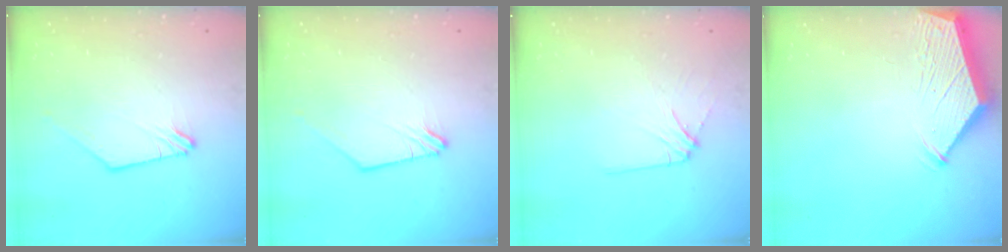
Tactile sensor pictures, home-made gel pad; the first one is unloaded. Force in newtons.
{"total": 0.6, "press": 0.6, "slide": 0.2}
{"total": 4.3, "press": 4.3, "slide": 0.6}
{"total": 3.0, "press": 3.0, "slide": 0.3}